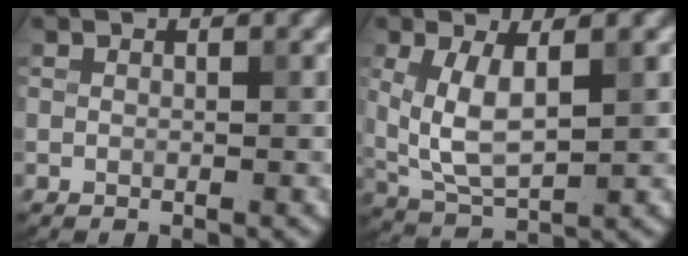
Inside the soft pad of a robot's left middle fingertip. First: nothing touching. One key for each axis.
{"total": 5.1, "fx": 1.0, "fy": 2.2, "fz": 4.5, "tx": -0.101, "ty": -0.007, "tz": 0.027}